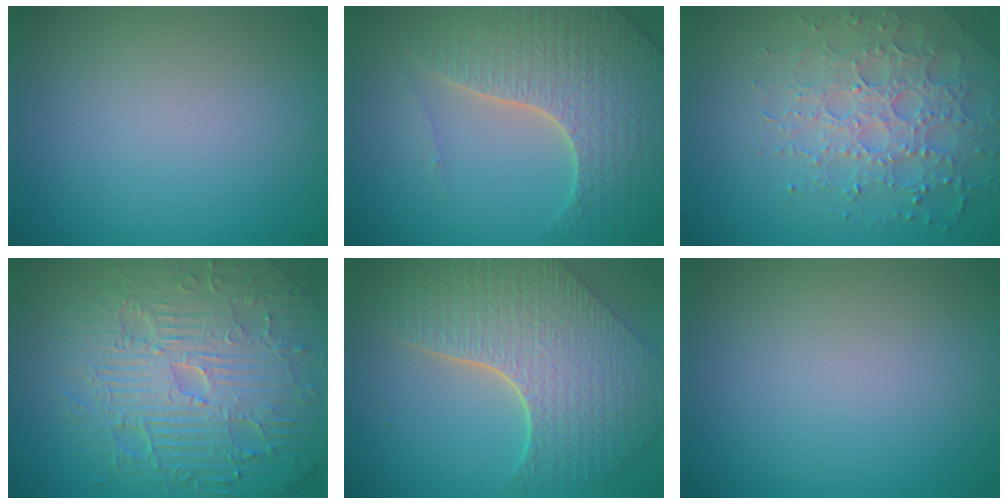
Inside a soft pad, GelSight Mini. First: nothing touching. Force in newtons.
{"total": 6.7, "press": 6.4, "slide": 1.6}
{"total": 4.3, "press": 4.2, "slide": 0.9}
{"total": 11.6, "press": 7.5, "slide": 8.9}
{"total": 8.5, "press": 6.3, "slide": 5.7}
{"total": 0.0}